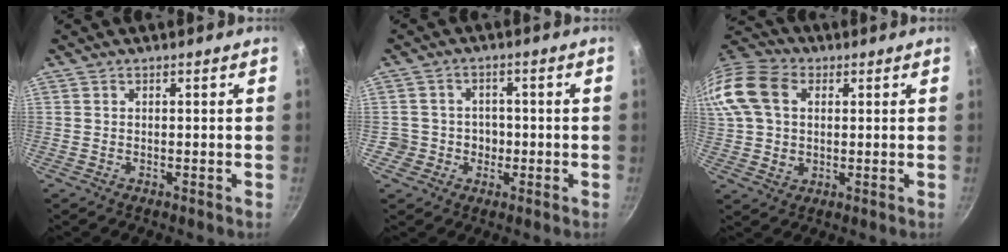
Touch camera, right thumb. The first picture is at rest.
{"total": 4.6, "force": [-1.0, 4.4, 0.8], "torque": [0.024, 0.020, -0.017]}
{"total": 16.9, "force": [3.8, 12.4, 10.8], "torque": [-0.232, 0.014, 0.058]}